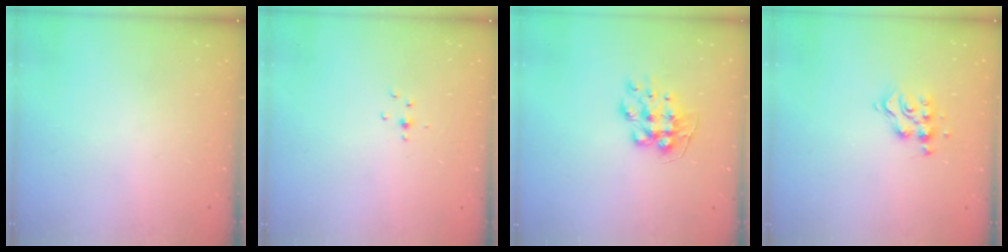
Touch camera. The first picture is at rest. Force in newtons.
{"total": 3.7, "press": 3.5, "slide": 1.3}
{"total": 9.3, "press": 9.3, "slide": 0.5}
{"total": 8.5, "press": 8.5, "slide": 0.4}